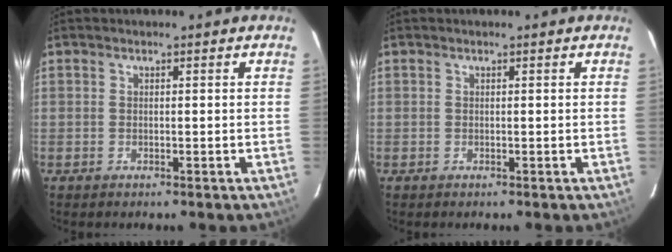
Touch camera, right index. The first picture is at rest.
{"total": 0.0}